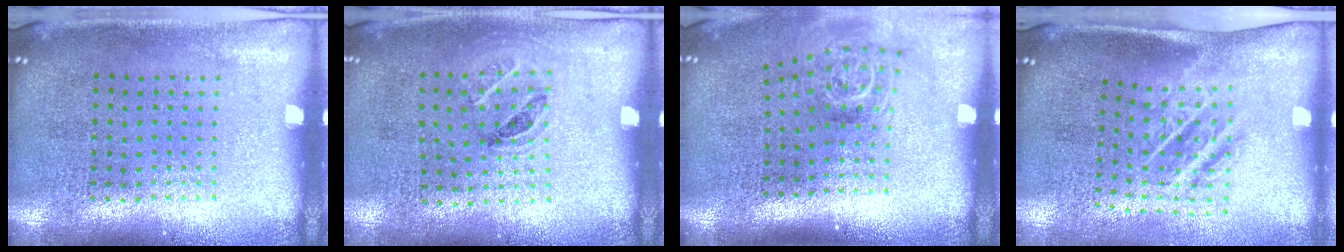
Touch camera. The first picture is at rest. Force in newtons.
{"total": 1.1, "press": 0.7, "slide": 0.9}
{"total": 1.8, "press": 1.3, "slide": 1.3}
{"total": 1.8, "press": 1.1, "slide": 1.4}